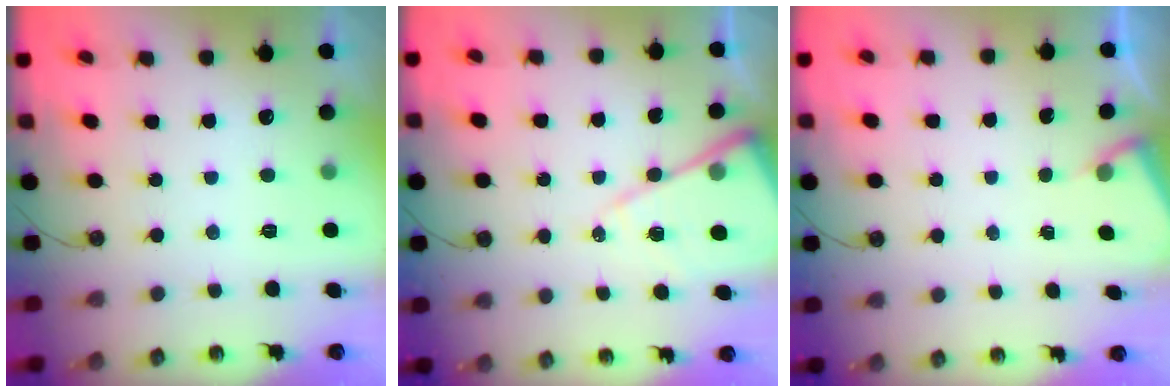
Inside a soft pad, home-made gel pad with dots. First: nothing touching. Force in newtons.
{"total": 13.6, "press": 13.6, "slide": 1.2}
{"total": 2.3, "press": 2.3, "slide": 0.4}